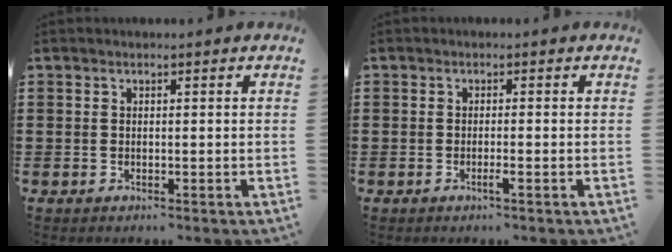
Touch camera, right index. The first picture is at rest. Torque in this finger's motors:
{"motor_torque": [-0.02, 0.03, 0.10, 0.02]}